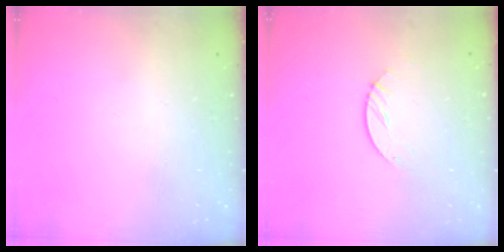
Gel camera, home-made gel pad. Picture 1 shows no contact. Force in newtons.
{"total": 4.2, "press": 4.1, "slide": 0.4}